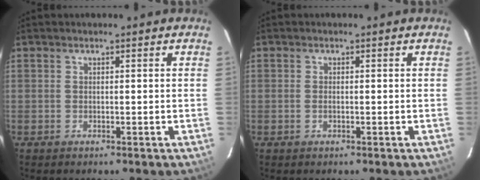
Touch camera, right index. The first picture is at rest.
{"total": 0.9, "force": [-0.2, 0.5, 0.7], "torque": [-0.015, 0.000, -0.005]}